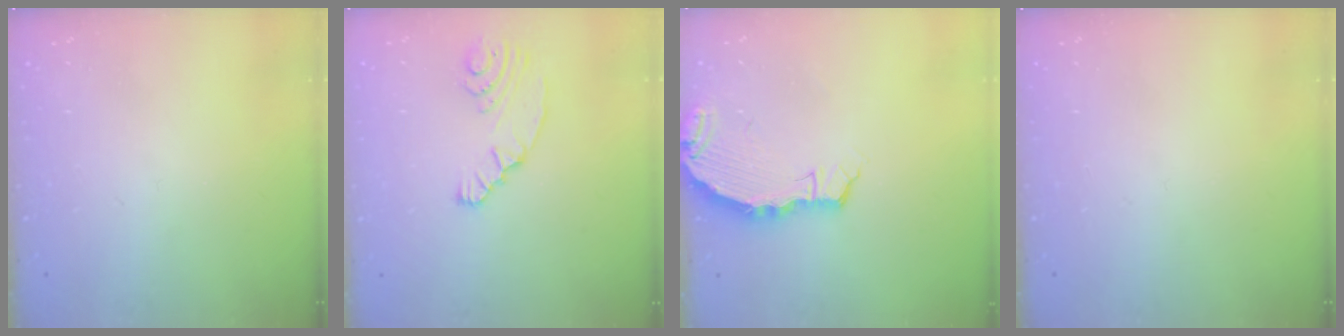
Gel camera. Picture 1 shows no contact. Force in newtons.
{"total": 6.9, "press": 5.3, "slide": 4.3}
{"total": 4.4, "press": 4.4, "slide": 0.6}
{"total": 0.0}